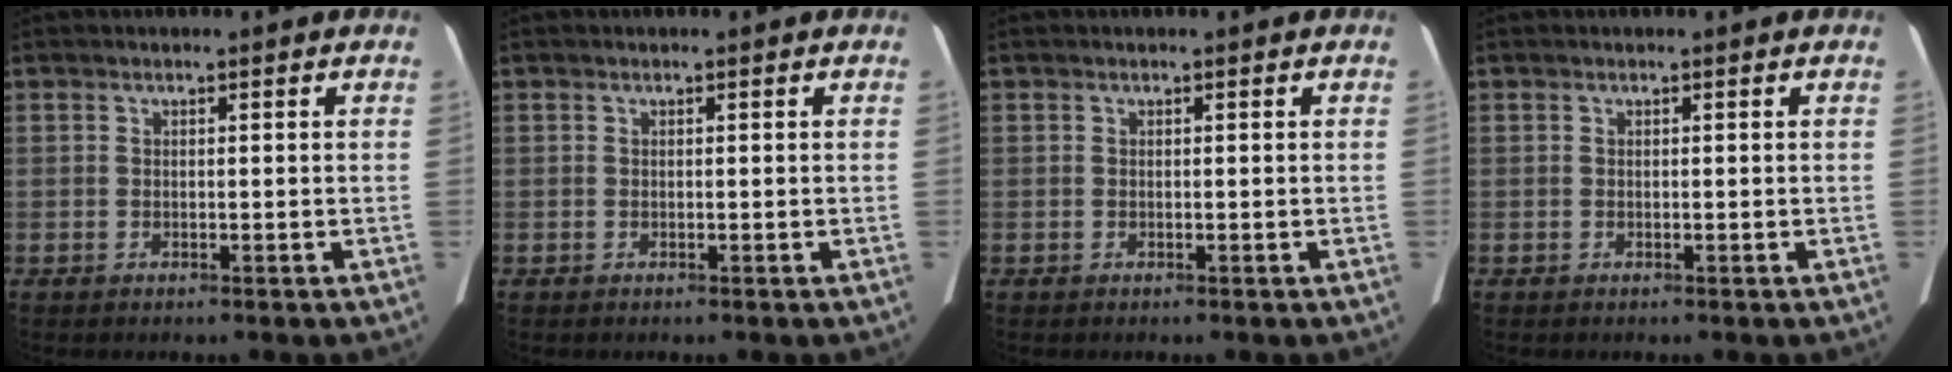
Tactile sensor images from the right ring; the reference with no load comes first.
{"total": 0.0}
{"total": 0.0}
{"total": 0.0}